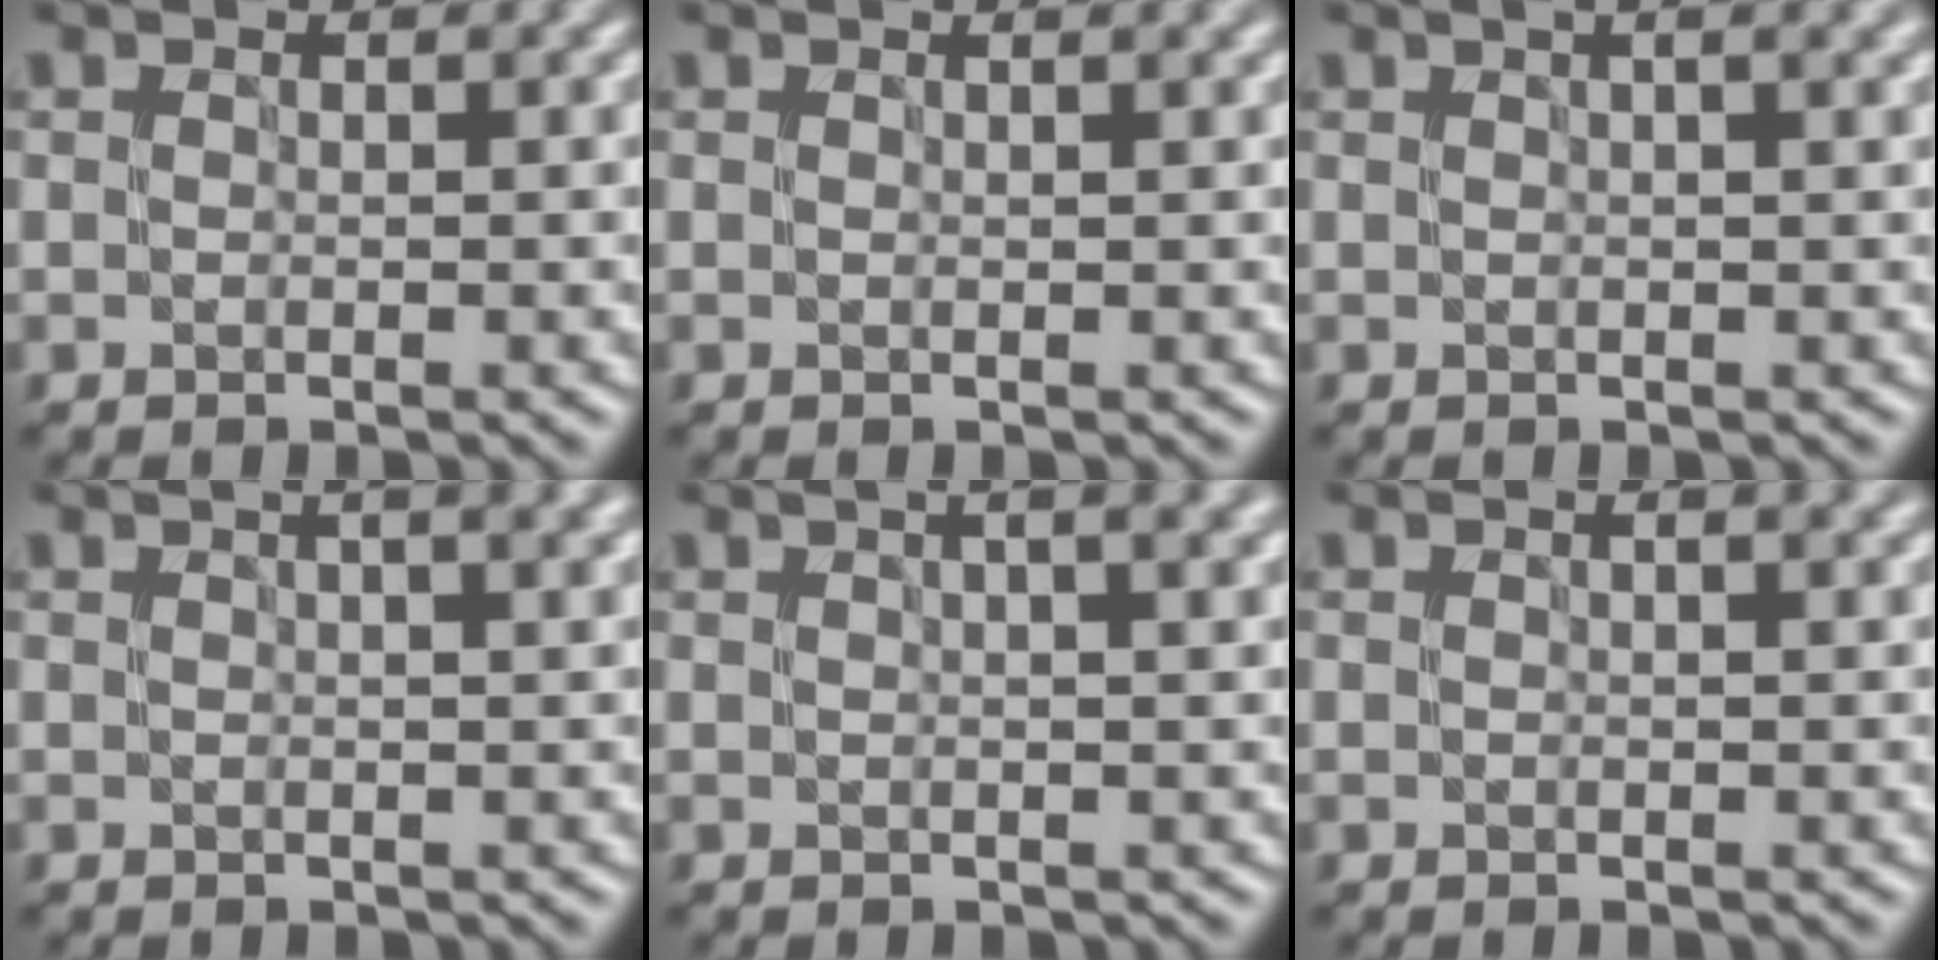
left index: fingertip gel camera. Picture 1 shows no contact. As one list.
[{"total": 0.8, "force": [0.5, 0.1, 0.6], "torque": [-0.009, 0.001, 0.005]}, {"total": 2.5, "force": [1.3, 0.5, 2.0], "torque": [-0.028, 0.006, 0.011]}, {"total": 3.6, "force": [1.9, 1.1, 2.9], "torque": [-0.032, 0.011, 0.010]}, {"total": 4.4, "force": [2.2, 1.5, 3.5], "torque": [-0.034, 0.015, 0.006]}, {"total": 1.3, "force": [0.7, 0.3, 1.1], "torque": [-0.016, 0.001, 0.008]}]